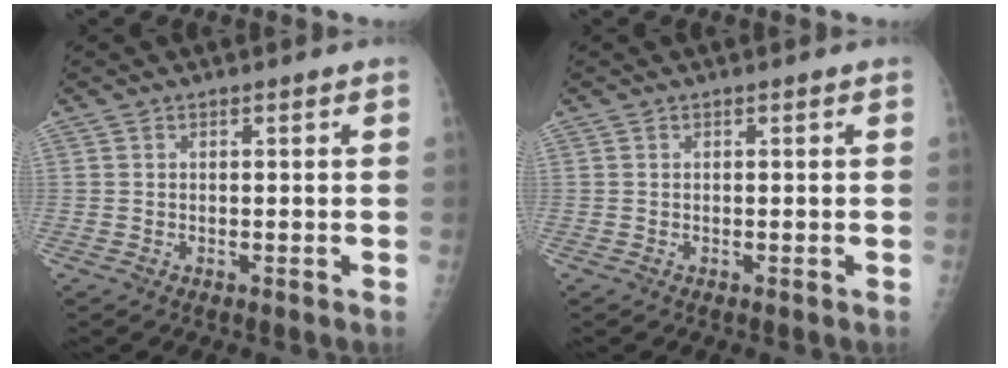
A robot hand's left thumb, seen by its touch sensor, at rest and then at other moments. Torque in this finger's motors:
{"motor_torque": [-0.12, 0.00, 0.01, 0.10, -0.03]}